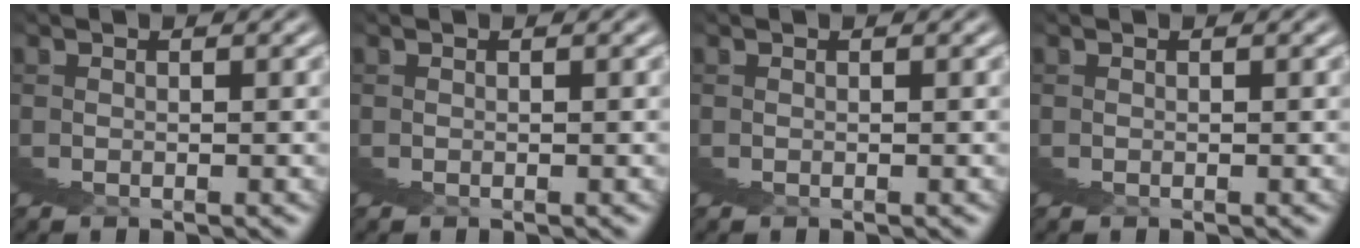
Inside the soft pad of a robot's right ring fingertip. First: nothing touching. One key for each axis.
{"total": 0.0}
{"total": 0.0}
{"total": 0.0}